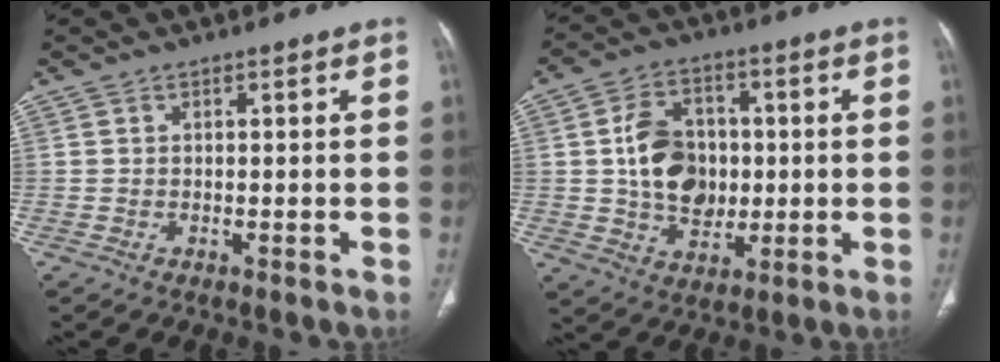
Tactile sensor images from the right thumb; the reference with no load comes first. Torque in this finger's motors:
{"motor_torque": [1.42, 2.12, 1.17, 0.37, 0.31]}